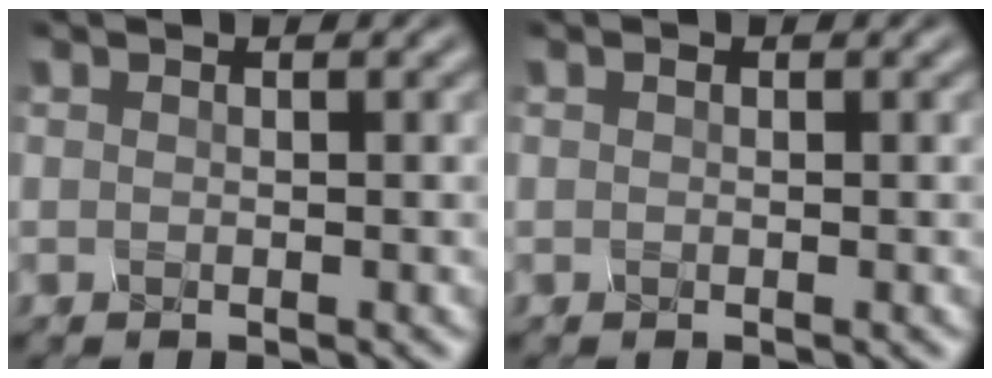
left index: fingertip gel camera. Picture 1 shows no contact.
{"total": 0.6, "force": [-0.2, -0.3, -0.4], "torque": [0.001, -0.003, 0.007]}